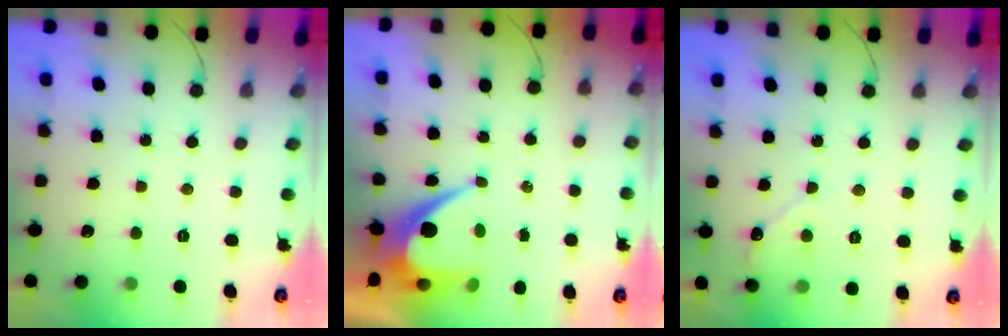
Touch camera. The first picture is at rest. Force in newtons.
{"total": 10.4, "press": 10.4, "slide": 0.5}
{"total": 4.5, "press": 4.4, "slide": 0.5}